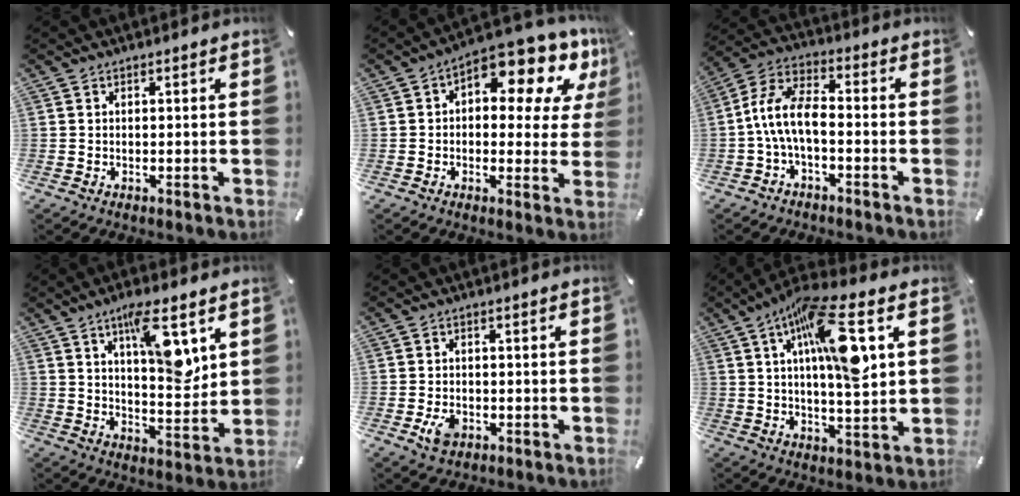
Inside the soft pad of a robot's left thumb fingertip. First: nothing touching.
{"total": 13.2, "force": [7.4, 6.0, 9.1], "torque": [-0.120, -0.061, 0.122]}
{"total": 9.6, "force": [-2.8, 4.9, 7.8], "torque": [-0.168, 0.009, -0.053]}
{"total": 13.2, "force": [6.4, 4.7, 10.6], "torque": [-0.153, -0.034, 0.105]}
{"total": 4.2, "force": [-1.6, 2.9, 2.5], "torque": [-0.061, 0.002, -0.032]}
{"total": 16.5, "force": [5.8, 4.6, 14.8], "torque": [-0.254, -0.018, 0.085]}